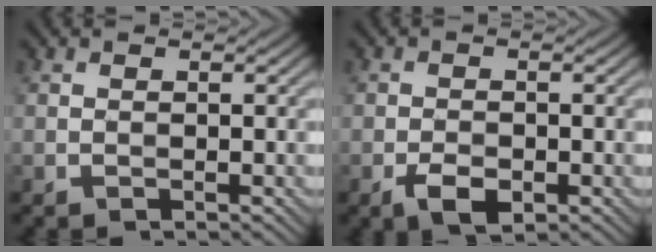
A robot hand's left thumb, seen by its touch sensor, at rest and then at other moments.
{"total": 3.1, "force": [-1.5, 1.7, 2.1], "torque": [-0.040, -0.006, -0.028]}